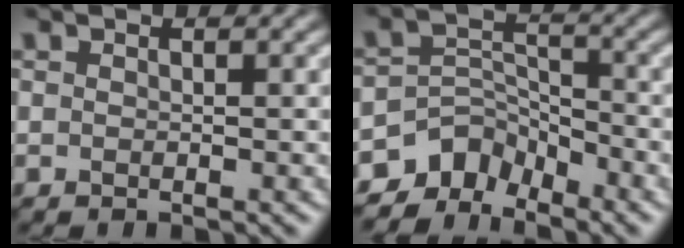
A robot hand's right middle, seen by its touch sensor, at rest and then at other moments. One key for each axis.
{"total": 4.7, "fx": -3.9, "fy": 2.4, "fz": 0.9, "tx": -0.009, "ty": -0.001, "tz": -0.079}